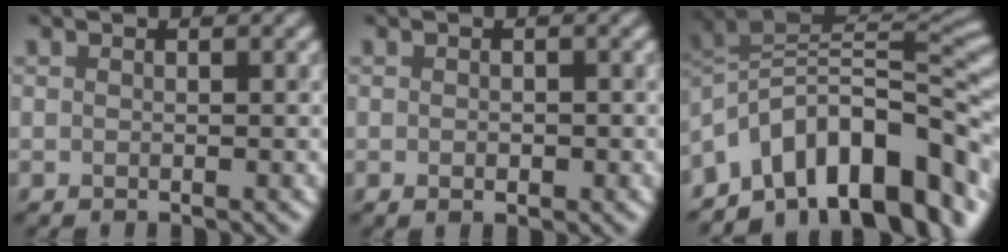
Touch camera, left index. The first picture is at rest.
{"total": 0.6, "force": [-0.4, 0.1, 0.4], "torque": [-0.004, 0.005, 0.009]}
{"total": 13.2, "force": [-6.3, 6.9, 9.3], "torque": [-0.147, 0.030, -0.098]}